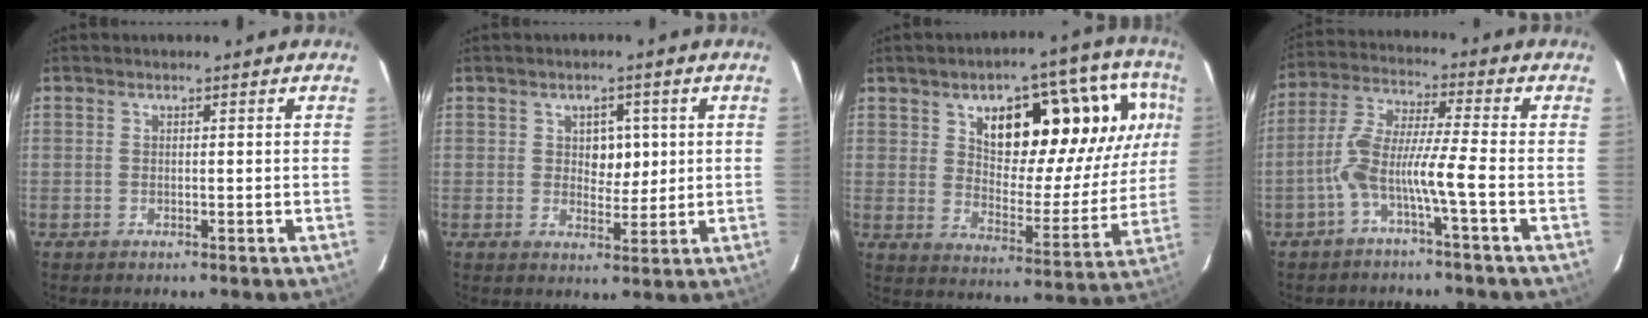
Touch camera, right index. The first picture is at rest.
{"total": 4.1, "force": [1.0, 2.7, 2.9], "torque": [-0.035, 0.004, 0.019]}
{"total": 21.5, "force": [7.6, 8.6, 18.2], "torque": [-0.235, 0.034, 0.114]}
{"total": 8.2, "force": [-3.2, -0.5, 7.5], "torque": [-0.157, 0.024, -0.065]}